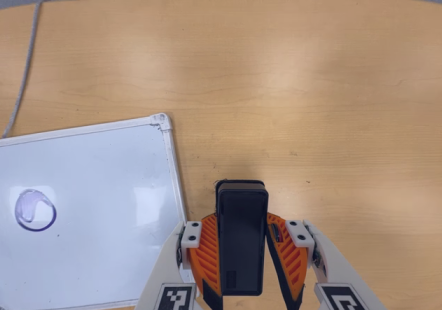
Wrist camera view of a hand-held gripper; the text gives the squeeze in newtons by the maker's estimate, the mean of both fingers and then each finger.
{"total": 4.4, "left": 3.6, "right": 5.2}